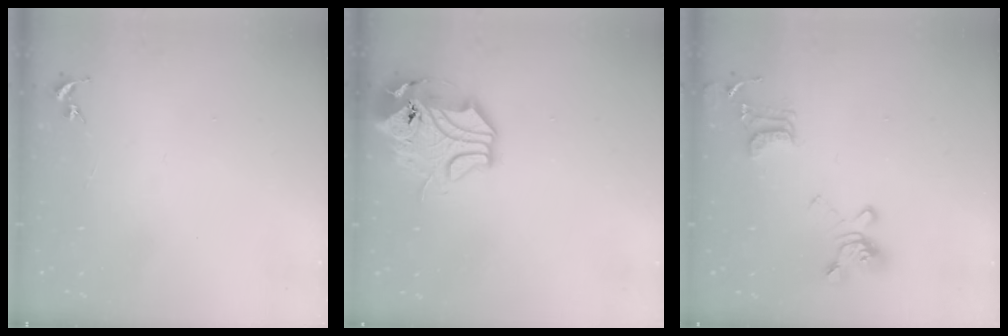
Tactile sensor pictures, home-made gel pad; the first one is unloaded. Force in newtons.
{"total": 13.8, "press": 13.6, "slide": 2.0}
{"total": 16.4, "press": 16.3, "slide": 1.5}